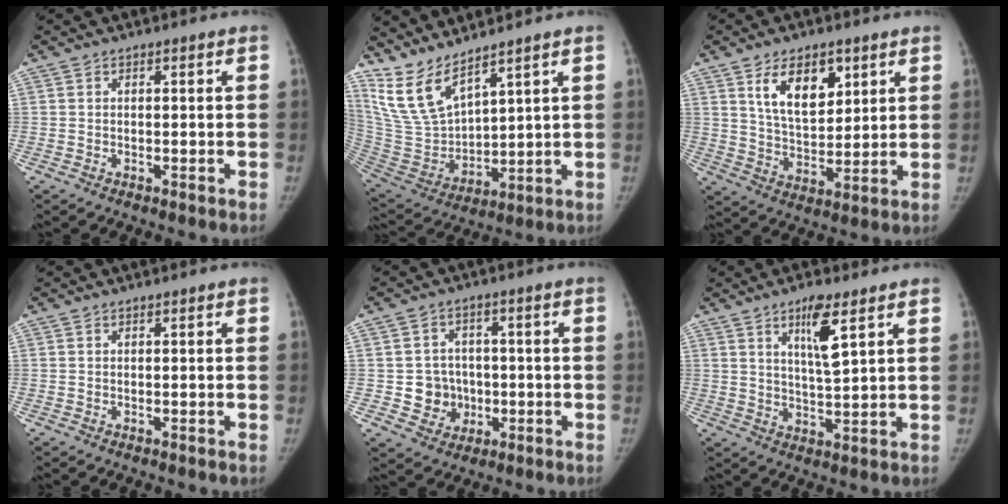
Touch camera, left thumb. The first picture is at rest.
{"total": 11.3, "force": [9.4, 2.9, 5.6], "torque": [-0.107, -0.058, 0.214]}
{"total": 11.1, "force": [5.3, 6.1, 7.7], "torque": [-0.101, -0.032, 0.099]}
{"total": 0.0}
{"total": 7.1, "force": [-1.0, 6.7, 2.1], "torque": [0.001, 0.014, -0.012]}
{"total": 7.4, "force": [3.9, 1.5, 6.1], "torque": [-0.103, -0.026, 0.072]}